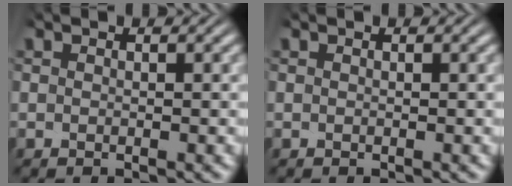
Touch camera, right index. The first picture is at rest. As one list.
[{"total": 0.0}]